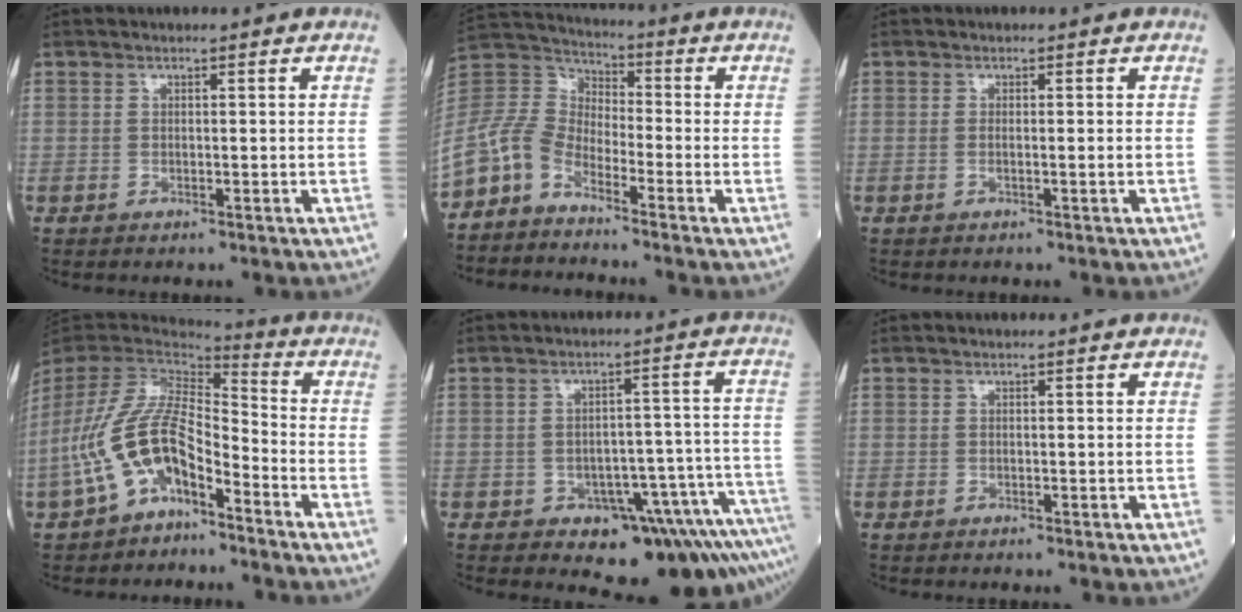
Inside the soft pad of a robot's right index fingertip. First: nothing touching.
{"total": 9.4, "force": [-7.3, 4.2, 4.2], "torque": [-0.102, 0.028, -0.155]}
{"total": 0.9, "force": [-0.1, -0.1, 0.9], "torque": [-0.018, 0.000, 0.001]}
{"total": 12.5, "force": [-6.1, 5.6, 9.4], "torque": [-0.205, 0.019, -0.116]}
{"total": 10.9, "force": [-7.8, 3.3, 6.8], "torque": [-0.055, 0.037, -0.102]}
{"total": 0.0}